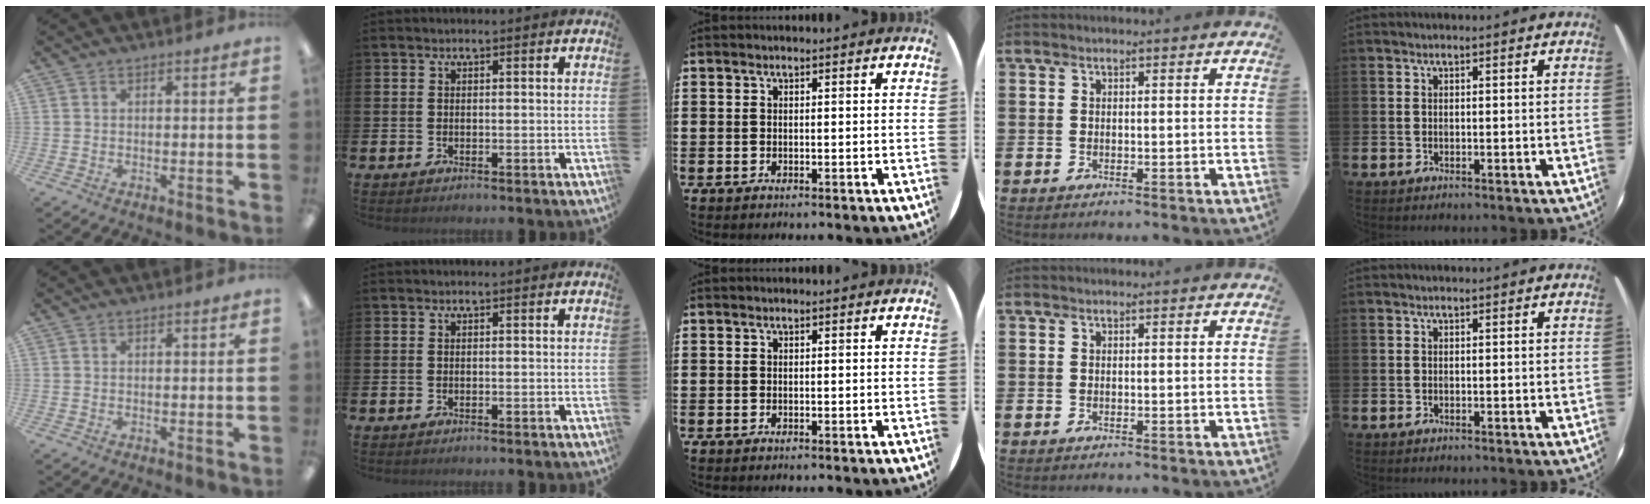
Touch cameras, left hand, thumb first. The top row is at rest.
{}